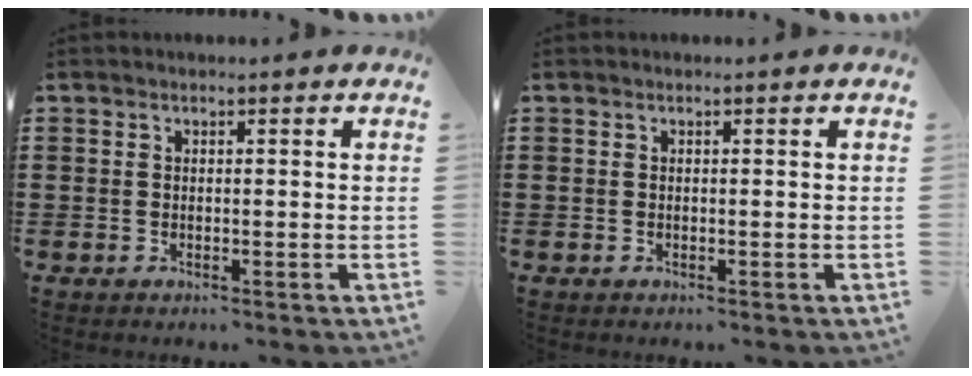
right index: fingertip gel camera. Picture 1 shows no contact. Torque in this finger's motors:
{"motor_torque": [0.00, 0.00, 0.00, -0.01]}